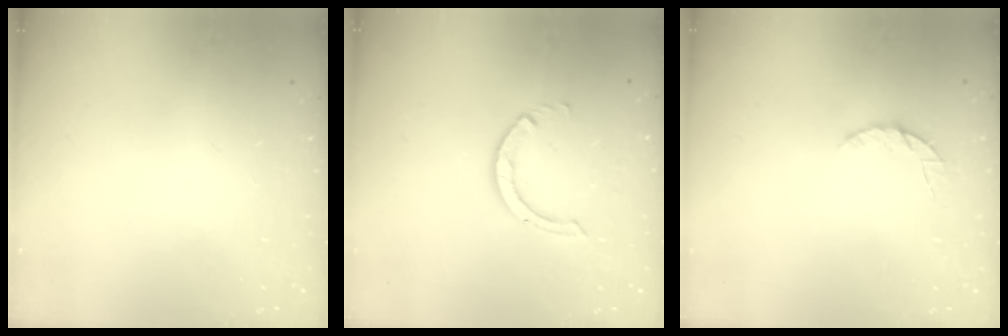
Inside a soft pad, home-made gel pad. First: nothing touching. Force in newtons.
{"total": 2.9, "press": 2.9, "slide": 0.2}
{"total": 3.1, "press": 3.1, "slide": 0.3}